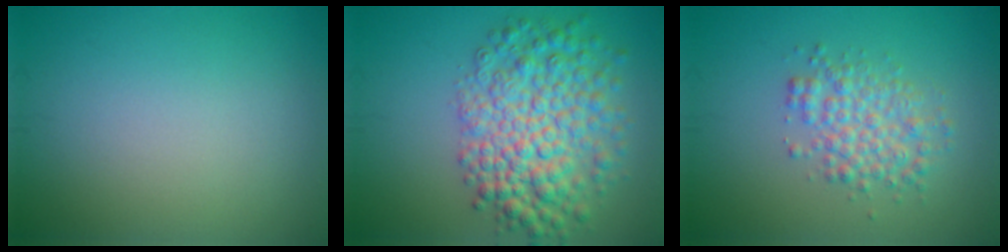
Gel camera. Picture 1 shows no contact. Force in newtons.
{"total": 7.3, "press": 7.3, "slide": 0.2}
{"total": 3.5, "press": 3.5, "slide": 0.1}